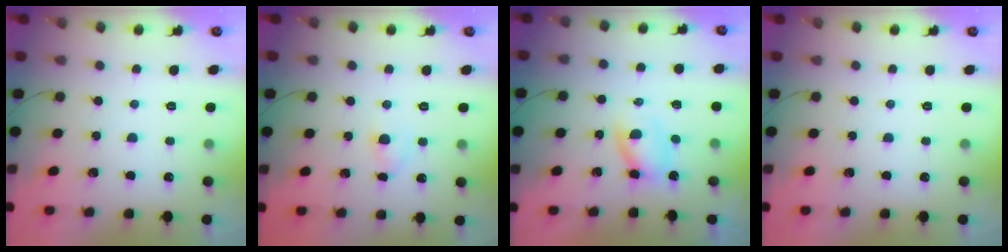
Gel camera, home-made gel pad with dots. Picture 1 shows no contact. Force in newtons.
{"total": 3.7, "press": 3.5, "slide": 1.3}
{"total": 2.9, "press": 2.8, "slide": 0.9}
{"total": 0.0}